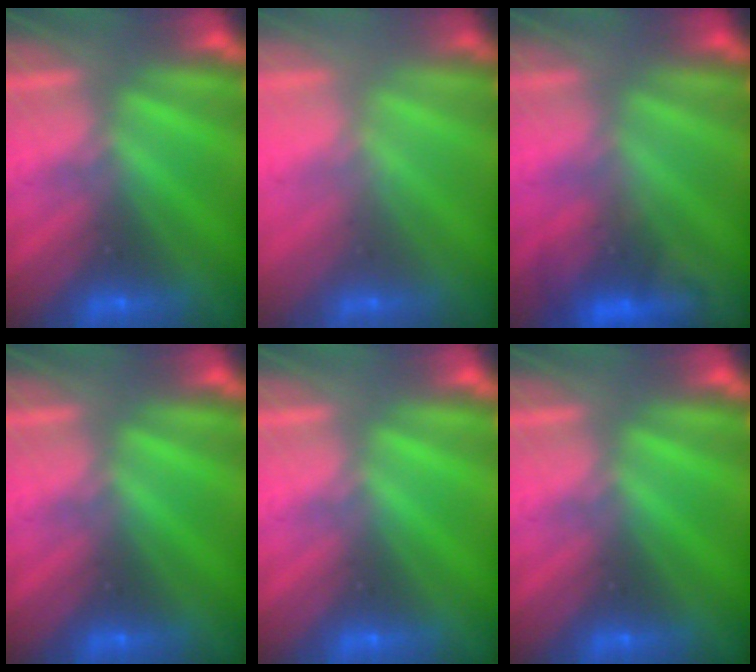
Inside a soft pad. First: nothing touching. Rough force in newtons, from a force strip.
{"total": 2.1}
{"total": 4.8}
{"total": 0.0}
{"total": 0.0}
{"total": 0.0}